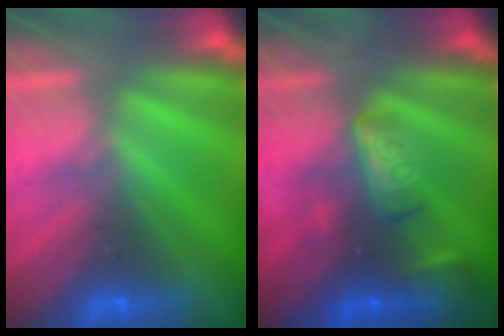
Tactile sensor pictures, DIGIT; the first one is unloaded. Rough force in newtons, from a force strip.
{"total": 2.7}